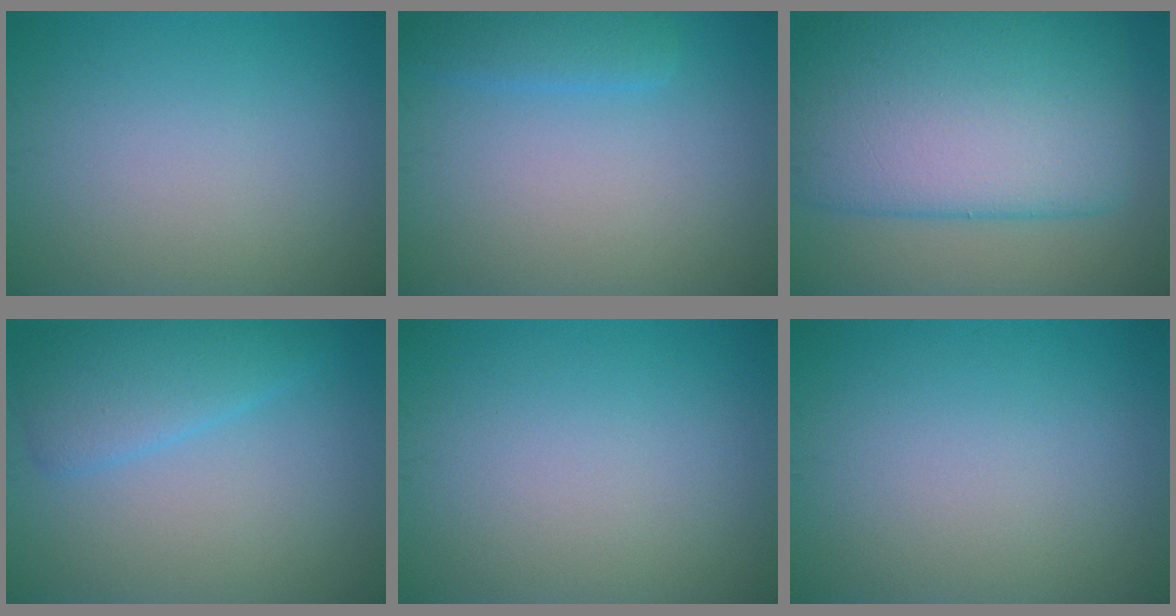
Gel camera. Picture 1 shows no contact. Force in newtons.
{"total": 2.2, "press": 2.2, "slide": 0.1}
{"total": 13.4, "press": 13.4, "slide": 0.4}
{"total": 3.7, "press": 3.7, "slide": 0.1}
{"total": 0.0}
{"total": 0.0}